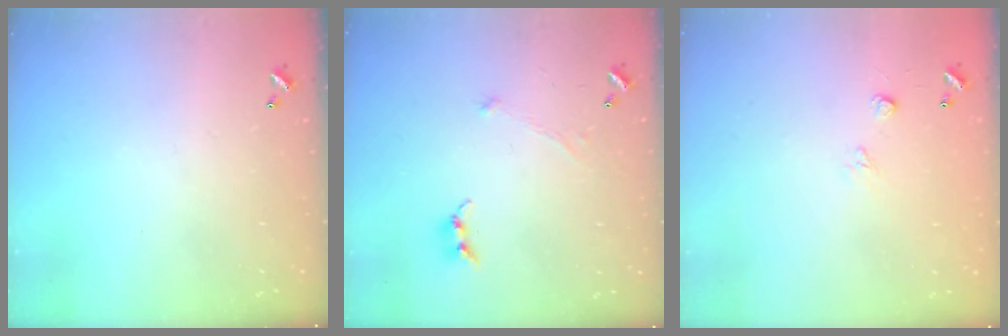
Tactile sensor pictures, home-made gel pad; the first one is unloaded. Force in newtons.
{"total": 0.0}
{"total": 5.1, "press": 5.1, "slide": 0.7}